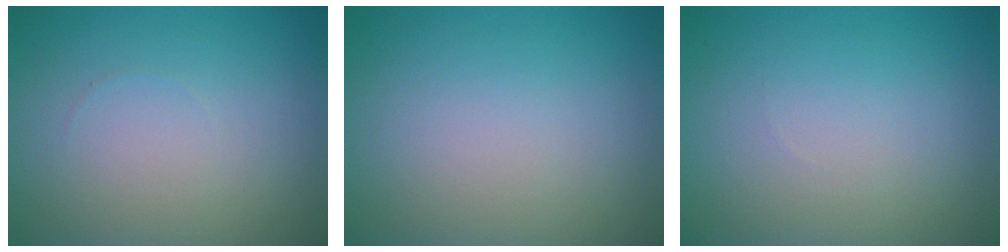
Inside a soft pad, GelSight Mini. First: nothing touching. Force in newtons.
{"total": 0.0}
{"total": 0.0}